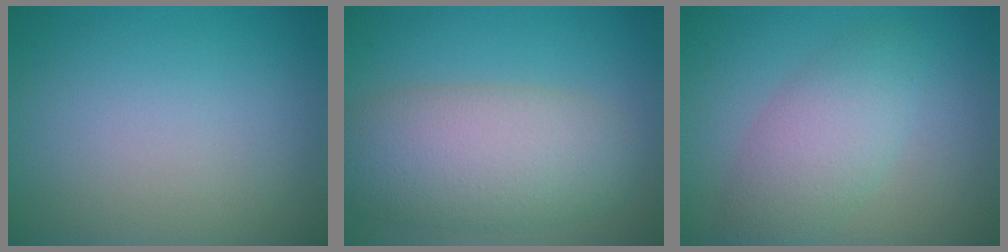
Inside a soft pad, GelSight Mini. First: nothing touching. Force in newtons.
{"total": 7.7, "press": 7.6, "slide": 0.4}
{"total": 4.3, "press": 4.3, "slide": 0.1}